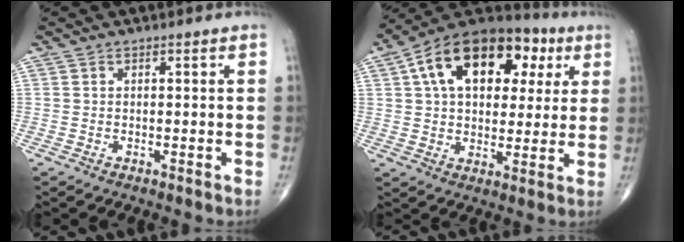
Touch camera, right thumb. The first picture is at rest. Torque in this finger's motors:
{"motor_torque": [0.78, 4.16, 1.62, 0.49, 0.16]}